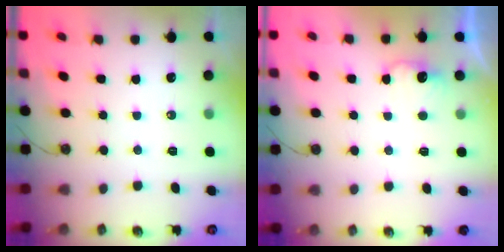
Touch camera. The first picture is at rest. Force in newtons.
{"total": 3.7, "press": 3.6, "slide": 1.0}